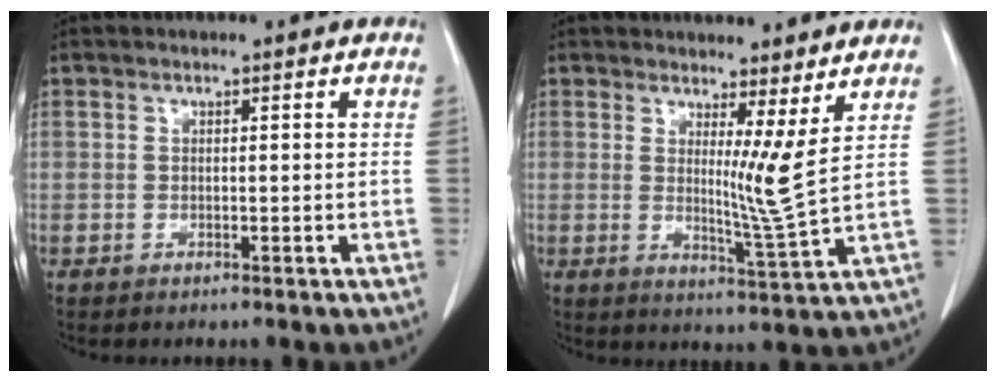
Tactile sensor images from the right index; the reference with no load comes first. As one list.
[{"total": 5.3, "force": [2.2, -0.9, 4.7], "torque": [-0.076, -0.024, 0.041]}]